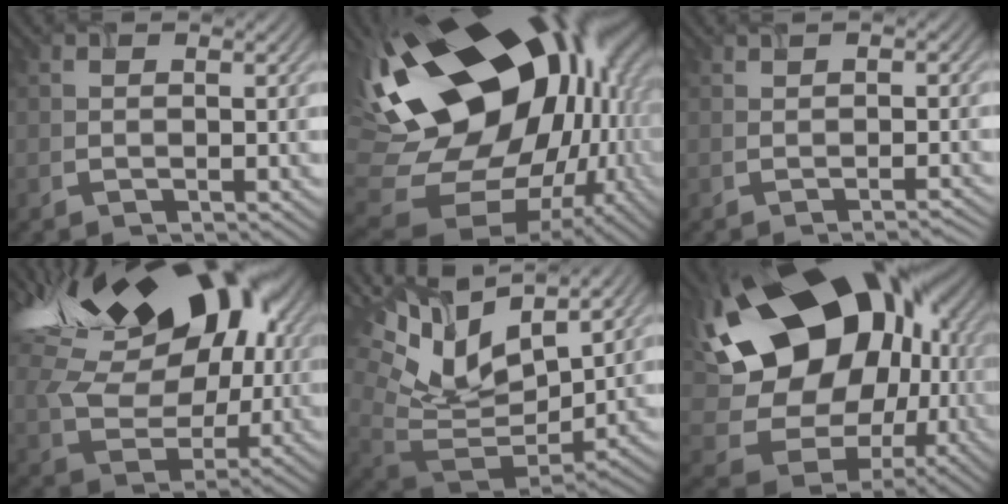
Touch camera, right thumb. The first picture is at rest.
{"total": 23.9, "force": [3.3, 15.4, 18.1], "torque": [-0.347, -0.055, 0.067]}
{"total": 1.6, "force": [-0.6, 0.2, 1.5], "torque": [-0.016, 0.005, -0.009]}
{"total": 20.6, "force": [7.9, 13.6, 13.3], "torque": [-0.264, 0.055, 0.145]}
{"total": 14.2, "force": [7.6, 6.8, 10.0], "torque": [-0.215, 0.008, 0.146]}
{"total": 23.3, "force": [4.3, 17.0, 15.4], "torque": [-0.304, 0.007, 0.093]}